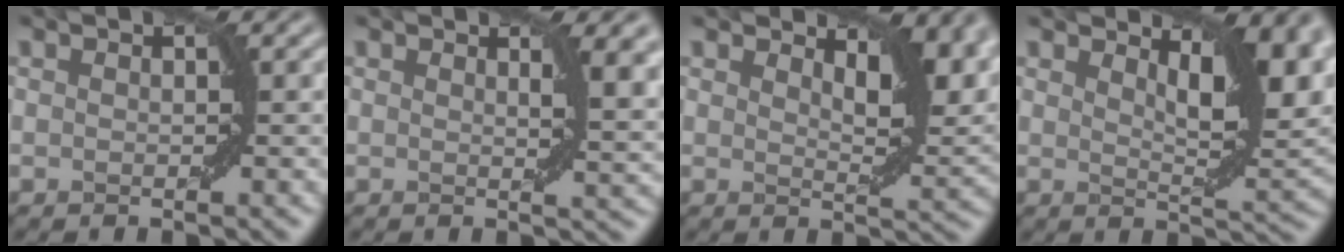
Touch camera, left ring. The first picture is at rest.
{"total": 3.5, "force": [1.5, 0.9, 3.1], "torque": [-0.031, -0.003, 0.023]}
{"total": 6.0, "force": [3.5, 2.2, 4.4], "torque": [-0.061, 0.000, 0.055]}
{"total": 7.7, "force": [3.9, 2.3, 6.2], "torque": [-0.088, 0.004, 0.068]}